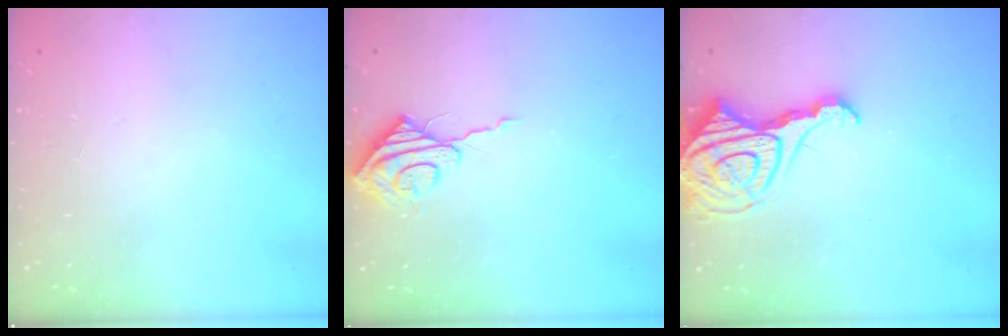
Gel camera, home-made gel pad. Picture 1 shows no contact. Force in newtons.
{"total": 8.7, "press": 8.7, "slide": 0.6}
{"total": 15.0, "press": 14.9, "slide": 1.7}